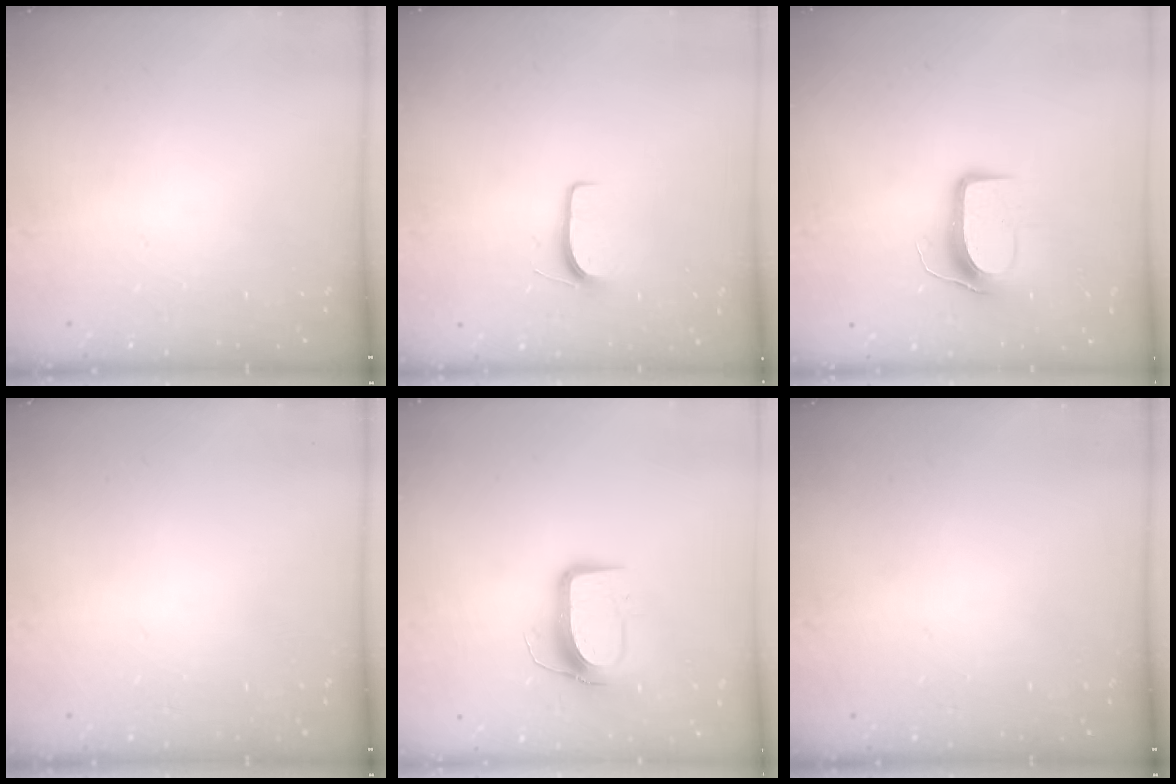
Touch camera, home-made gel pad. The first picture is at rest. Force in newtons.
{"total": 5.8, "press": 5.8, "slide": 0.6}
{"total": 8.8, "press": 8.8, "slide": 0.2}
{"total": 0.0}
{"total": 9.8, "press": 9.8, "slide": 0.4}
{"total": 0.0}